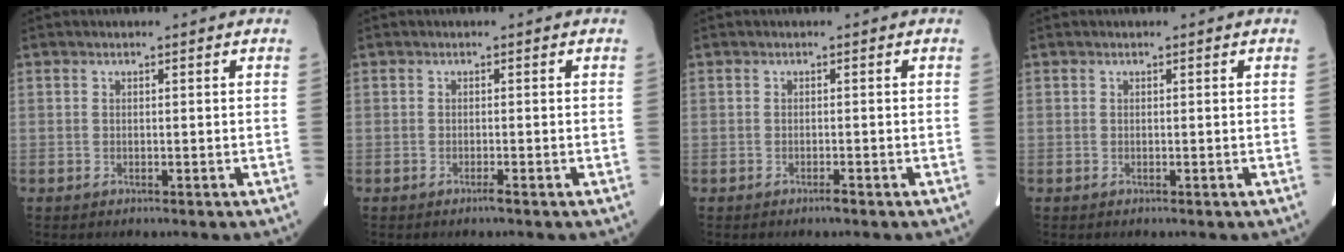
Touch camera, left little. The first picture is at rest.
{"total": 0.7, "force": [-0.5, -0.2, 0.5], "torque": [-0.009, 0.000, -0.008]}
{"total": 0.7, "force": [-0.6, 0.0, 0.4], "torque": [-0.008, 0.000, -0.009]}
{"total": 0.0}